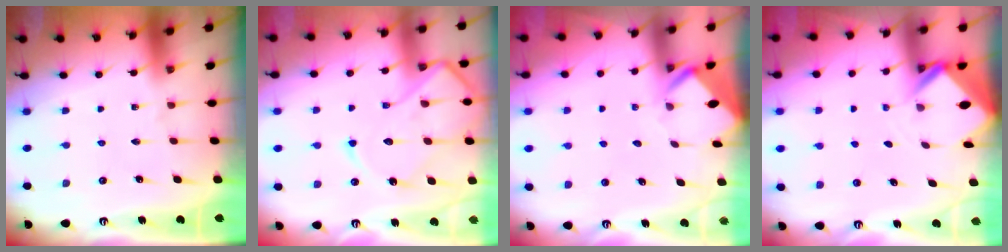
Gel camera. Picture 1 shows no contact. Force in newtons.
{"total": 13.8, "press": 13.7, "slide": 1.3}
{"total": 4.0, "press": 3.9, "slide": 0.3}
{"total": 2.7, "press": 2.7, "slide": 0.2}